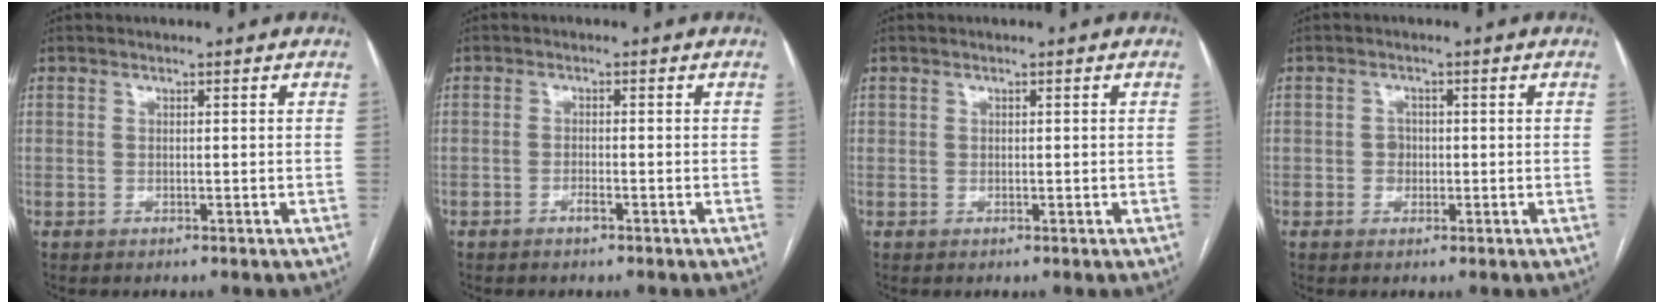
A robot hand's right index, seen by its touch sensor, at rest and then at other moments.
{"total": 1.3, "force": [-0.9, 0.2, 0.9], "torque": [-0.017, 0.001, -0.016]}
{"total": 0.6, "force": [0.2, 0.5, 0.2], "torque": [0.002, 0.004, 0.002]}
{"total": 1.8, "force": [-0.2, 1.6, 0.7], "torque": [-0.007, 0.006, -0.004]}